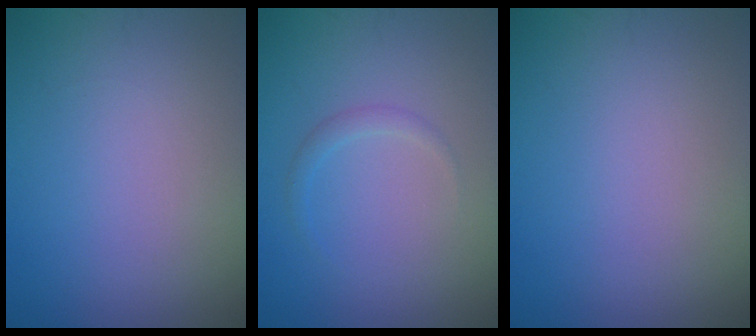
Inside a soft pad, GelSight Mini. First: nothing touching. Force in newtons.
{"total": 1.0, "press": 1.0, "slide": 0.1}
{"total": 0.0}